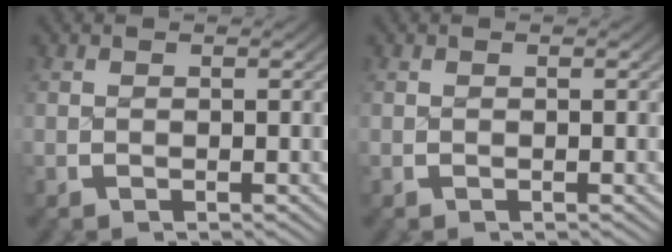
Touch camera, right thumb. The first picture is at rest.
{"total": 0.0}